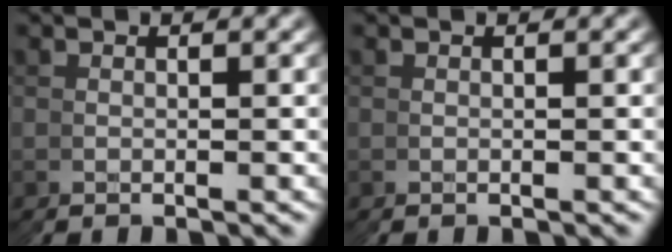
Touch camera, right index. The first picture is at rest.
{"total": 0.0}